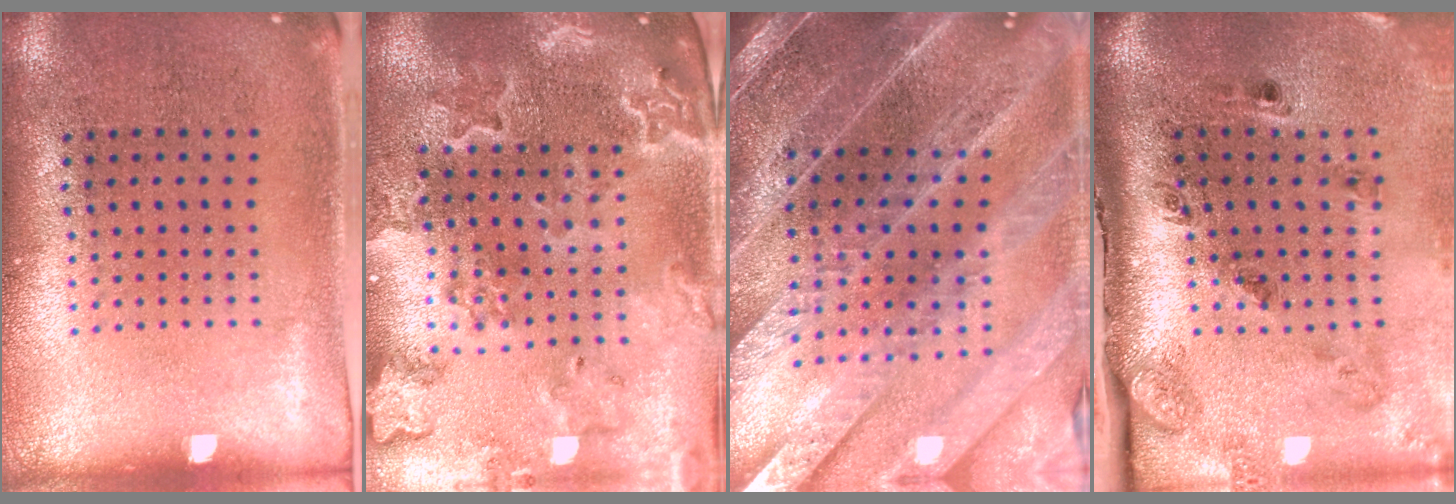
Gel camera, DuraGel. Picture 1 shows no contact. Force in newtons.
{"total": 2.4, "press": 2.3, "slide": 0.7}
{"total": 4.2, "press": 3.8, "slide": 1.8}
{"total": 2.9, "press": 1.8, "slide": 2.2}